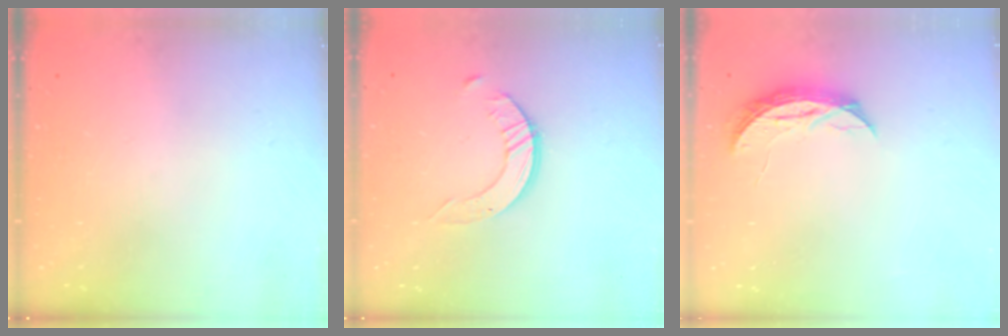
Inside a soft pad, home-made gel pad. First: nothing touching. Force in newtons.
{"total": 4.0, "press": 4.0, "slide": 0.3}
{"total": 5.6, "press": 5.6, "slide": 0.6}